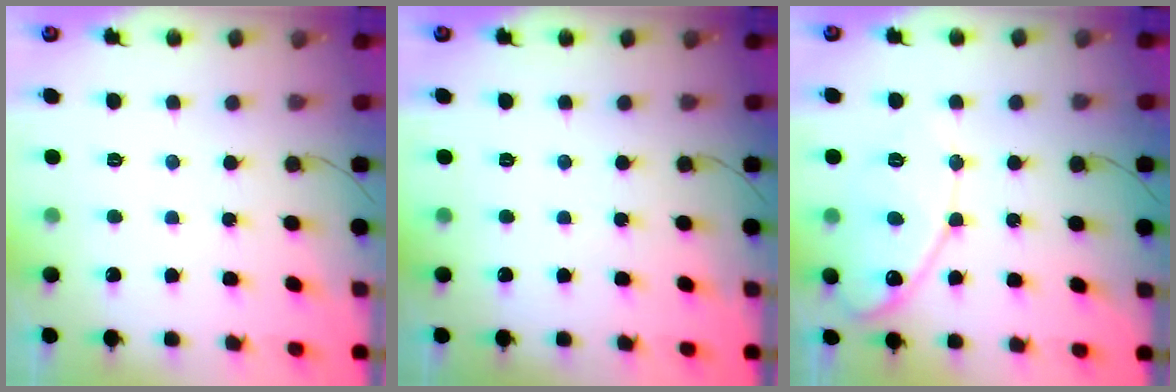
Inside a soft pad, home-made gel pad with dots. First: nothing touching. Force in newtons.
{"total": 0.0}
{"total": 12.9, "press": 12.9, "slide": 1.2}